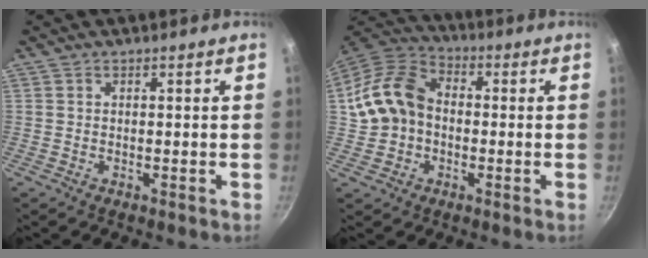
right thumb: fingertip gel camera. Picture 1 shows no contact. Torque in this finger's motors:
{"motor_torque": [-0.33, 0.98, -0.03, -0.02, 0.36]}